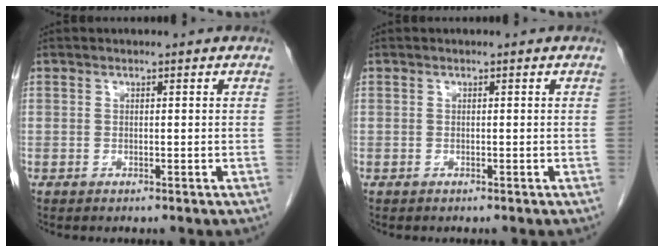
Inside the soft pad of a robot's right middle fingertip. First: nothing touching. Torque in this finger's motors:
{"motor_torque": [-0.36, 0.05, -0.09, -0.01]}